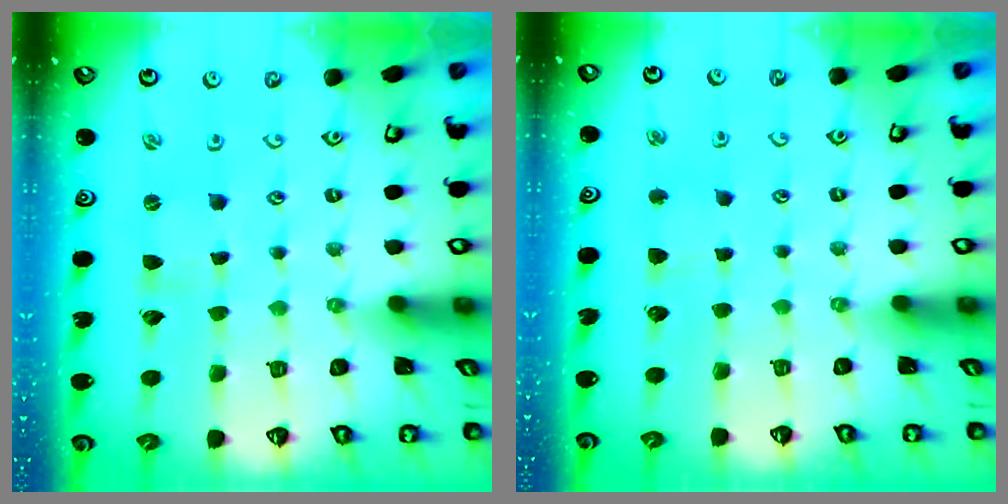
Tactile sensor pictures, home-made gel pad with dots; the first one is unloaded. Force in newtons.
{"total": 2.1, "press": 2.0, "slide": 0.4}